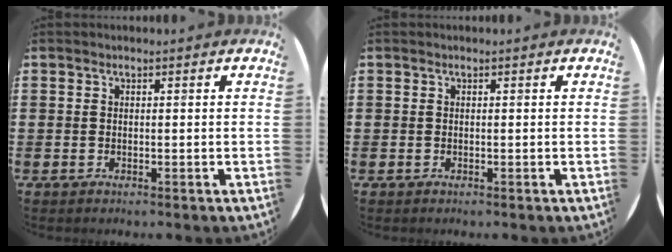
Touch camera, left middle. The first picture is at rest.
{"total": 0.0}